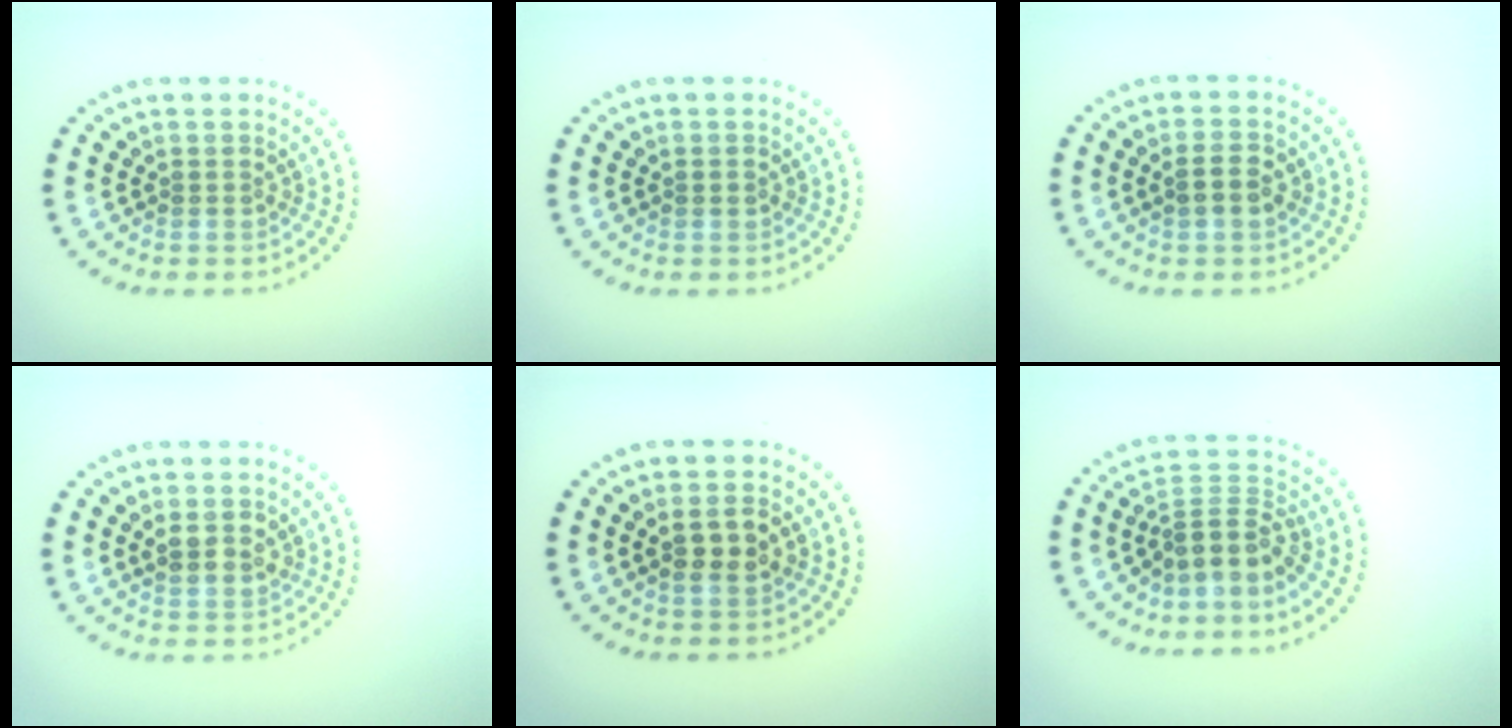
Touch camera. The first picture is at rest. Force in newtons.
{"total": 0.6, "press": 0.6, "slide": 0.1}
{"total": 2.2, "press": 2.2, "slide": 0.1}
{"total": 2.3, "press": 2.1, "slide": 0.8}
{"total": 2.5, "press": 2.5, "slide": 0.4}
{"total": 3.4, "press": 2.5, "slide": 2.4}